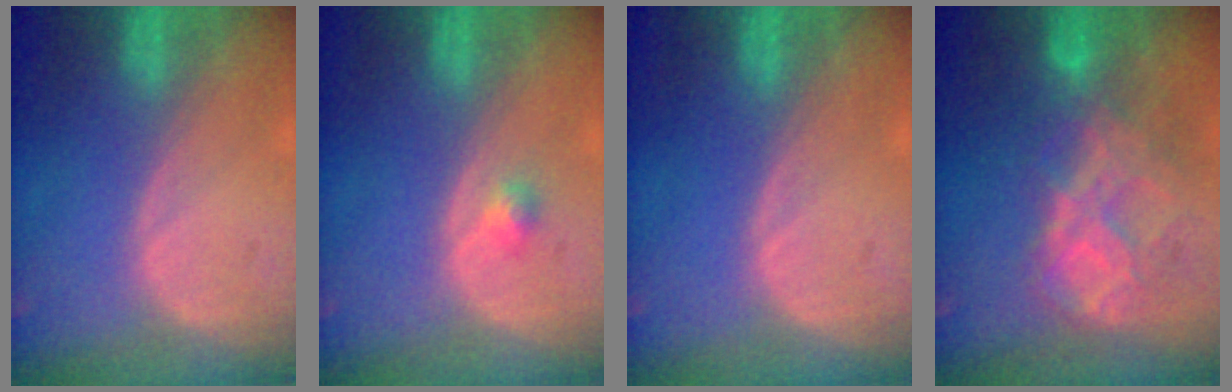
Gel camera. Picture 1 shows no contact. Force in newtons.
{"total": 1.7, "press": 1.4, "slide": 0.8}
{"total": 0.0}
{"total": 8.8, "press": 7.6, "slide": 4.5}